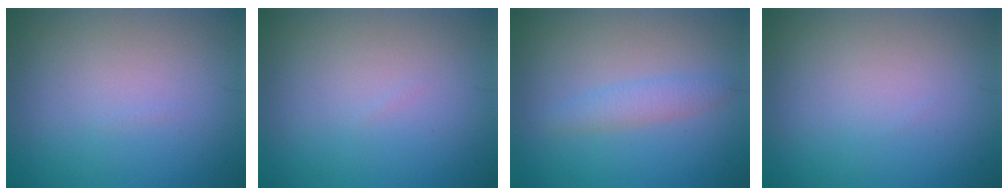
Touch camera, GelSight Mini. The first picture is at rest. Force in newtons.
{"total": 0.0}
{"total": 1.9, "press": 1.9, "slide": 0.0}
{"total": 0.0}